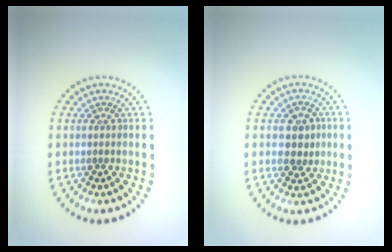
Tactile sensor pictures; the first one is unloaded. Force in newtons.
{"total": 2.4, "press": 2.4, "slide": 0.5}